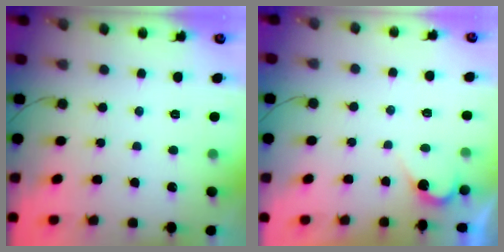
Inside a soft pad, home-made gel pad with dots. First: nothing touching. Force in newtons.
{"total": 3.0, "press": 3.0, "slide": 0.3}